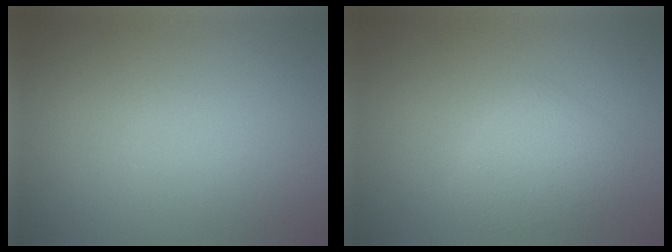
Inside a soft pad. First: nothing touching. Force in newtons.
{"total": 2.2, "press": 2.2, "slide": 0.1}